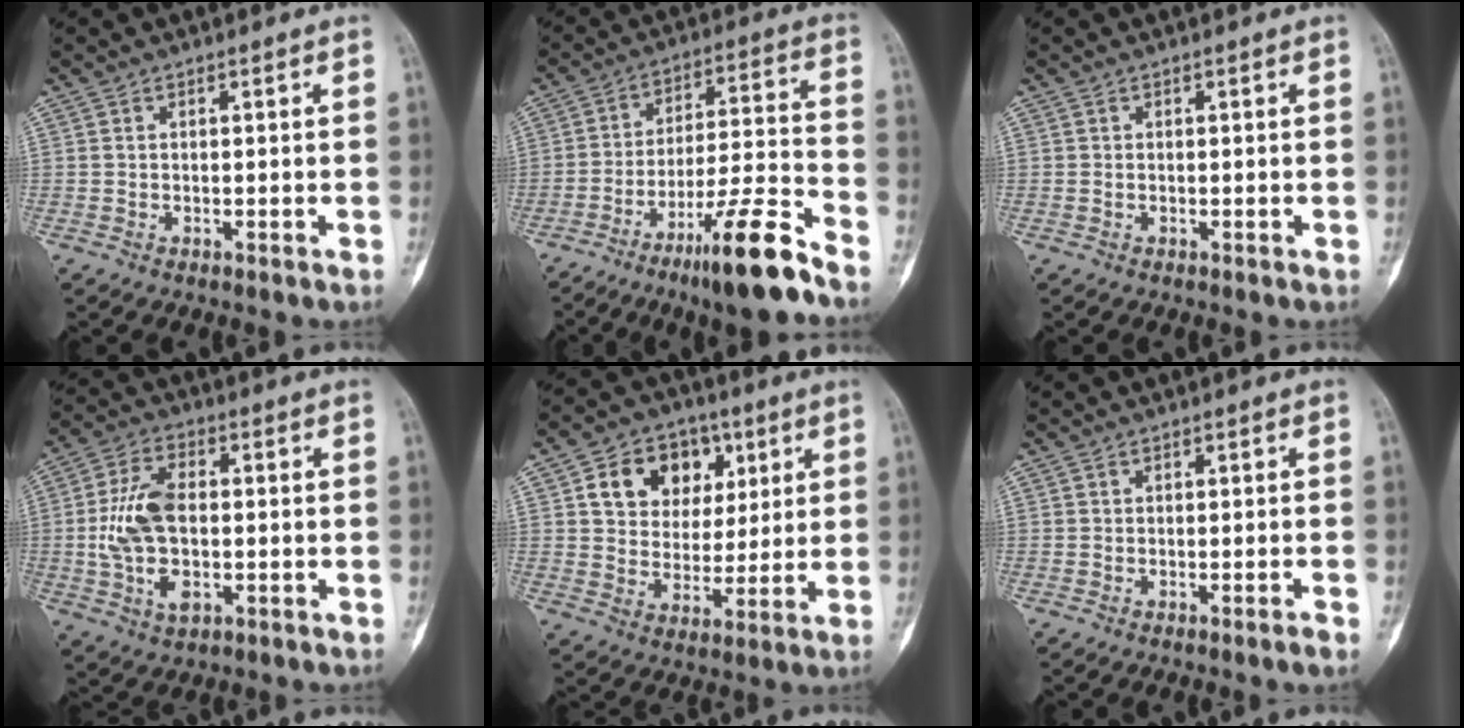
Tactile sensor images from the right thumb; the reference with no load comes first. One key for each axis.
{"total": 15.3, "fx": -10.6, "fy": 1.4, "fz": 10.9, "tx": -0.183, "ty": 0.071, "tz": -0.175}
{"total": 0.0}
{"total": 12.2, "fx": -0.6, "fy": 6.9, "fz": 10.1, "tx": -0.197, "ty": 0.009, "tz": -0.010}
{"total": 13.1, "fx": 4.9, "fy": 10.0, "fz": 6.8, "tx": -0.063, "ty": -0.009, "tz": 0.082}
{"total": 1.3, "fx": -0.9, "fy": -0.2, "fz": 0.9, "tx": -0.016, "ty": 0.000, "tz": -0.014}